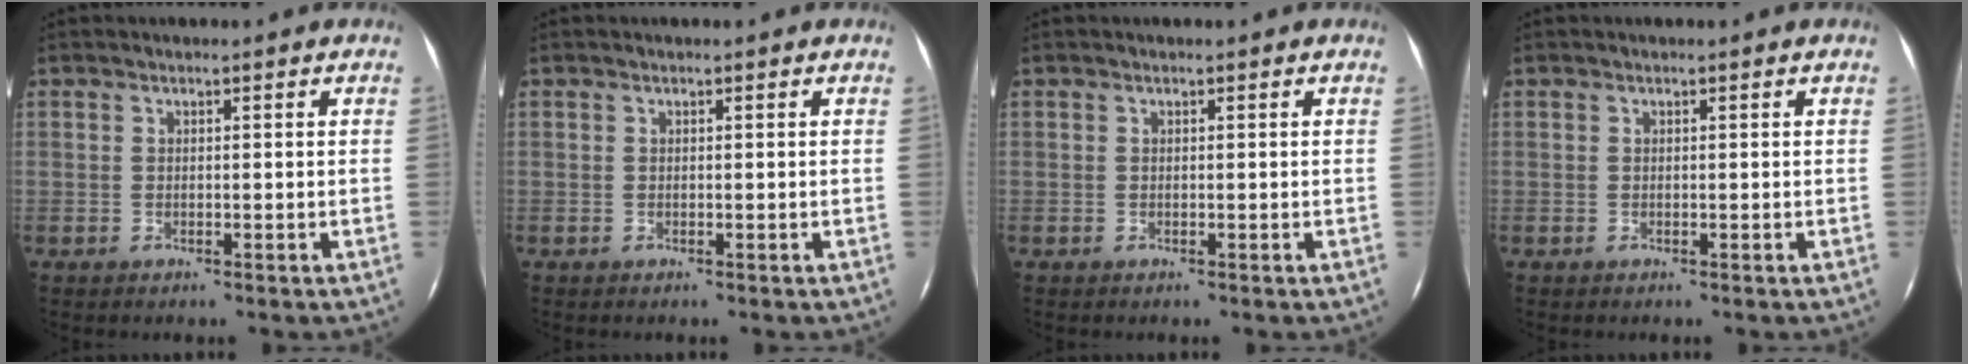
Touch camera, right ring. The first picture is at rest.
{"total": 0.0}
{"total": 0.0}
{"total": 0.0}